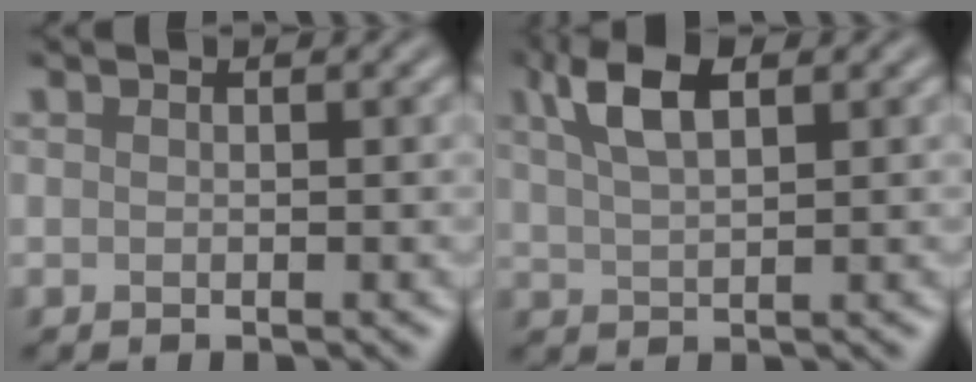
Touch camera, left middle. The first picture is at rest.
{"total": 4.8, "force": [2.3, 2.0, 3.6], "torque": [-0.078, 0.009, 0.042]}